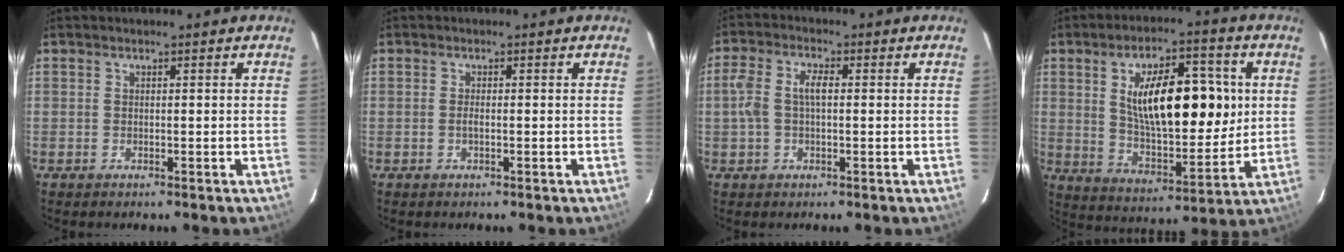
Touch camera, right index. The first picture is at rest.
{"total": 1.0, "force": [-0.3, 0.1, 1.0], "torque": [-0.021, 0.000, -0.005]}
{"total": 5.4, "force": [0.1, 2.6, 4.7], "torque": [-0.097, 0.011, 0.001]}
{"total": 18.6, "force": [3.9, 8.1, 16.2], "torque": [-0.264, 0.006, 0.072]}